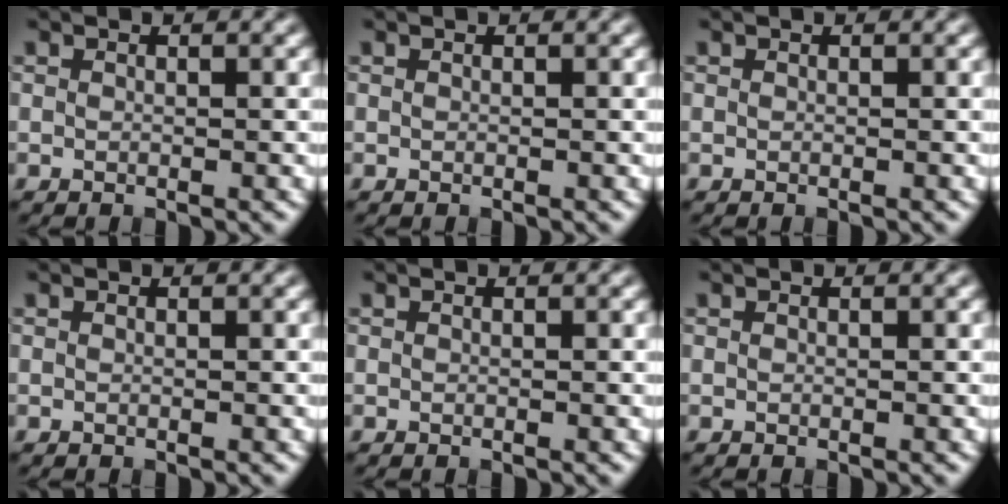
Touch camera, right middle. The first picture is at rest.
{"total": 0.0}
{"total": 0.0}
{"total": 0.0}
{"total": 0.0}
{"total": 0.0}